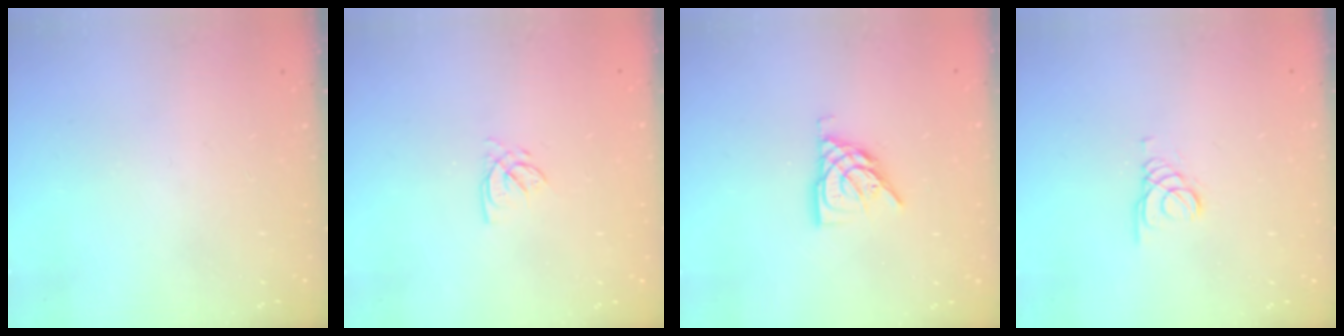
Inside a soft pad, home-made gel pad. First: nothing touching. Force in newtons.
{"total": 2.2, "press": 2.2, "slide": 0.3}
{"total": 9.3, "press": 9.2, "slide": 1.2}
{"total": 1.3, "press": 1.3, "slide": 0.1}